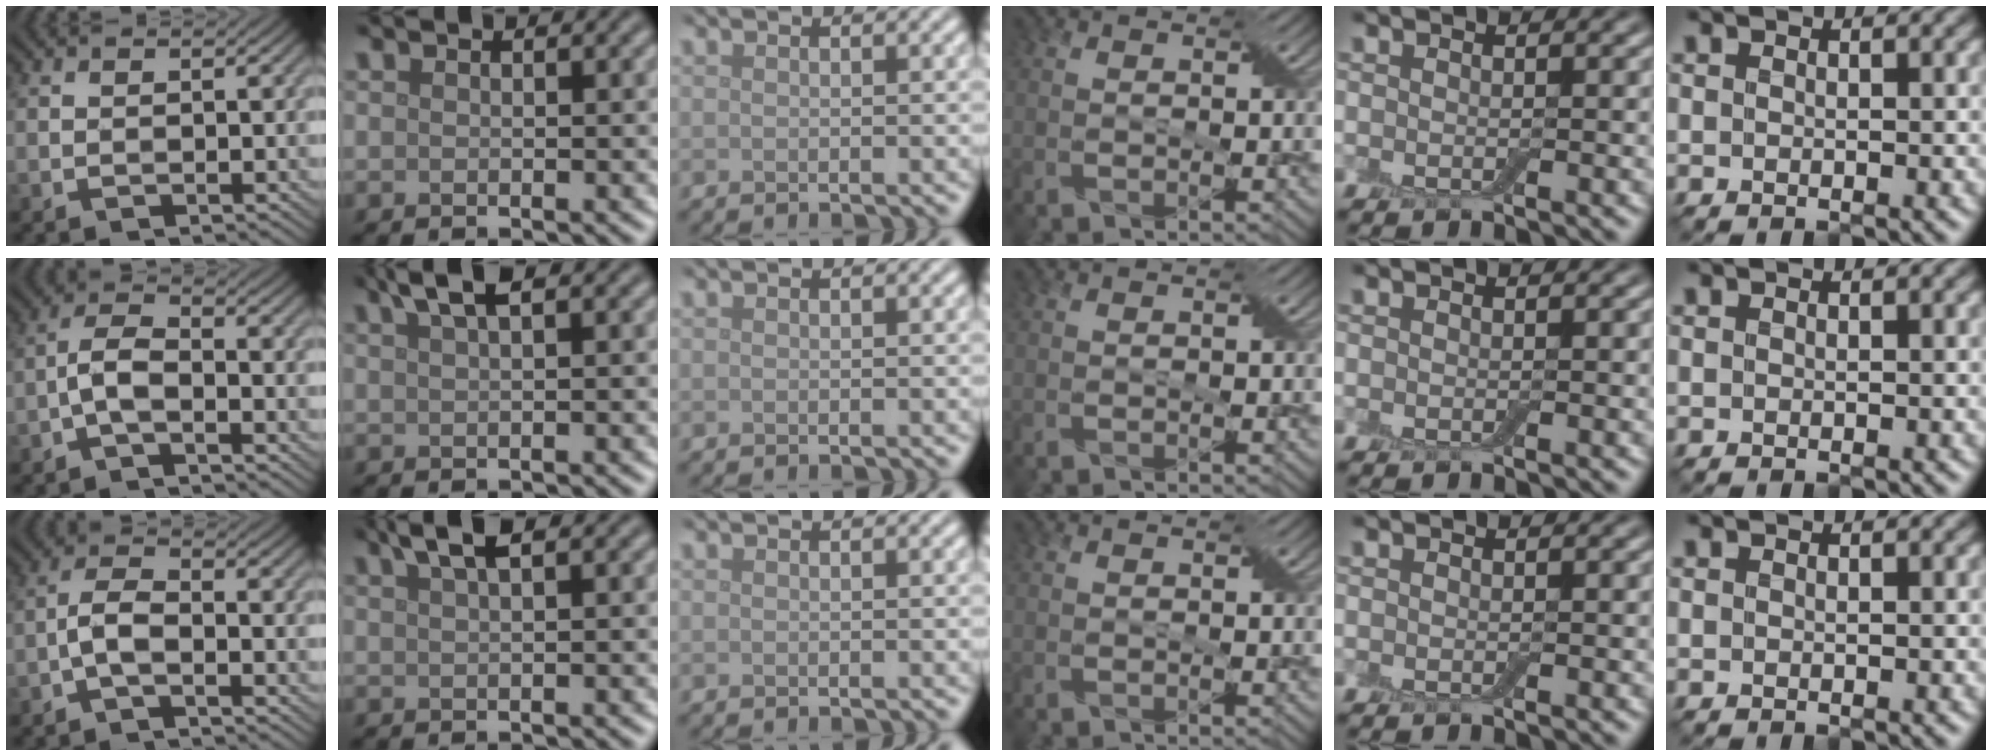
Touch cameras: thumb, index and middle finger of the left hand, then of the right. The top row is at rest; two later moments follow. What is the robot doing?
{"motion": "shake", "object": "box of matches"}